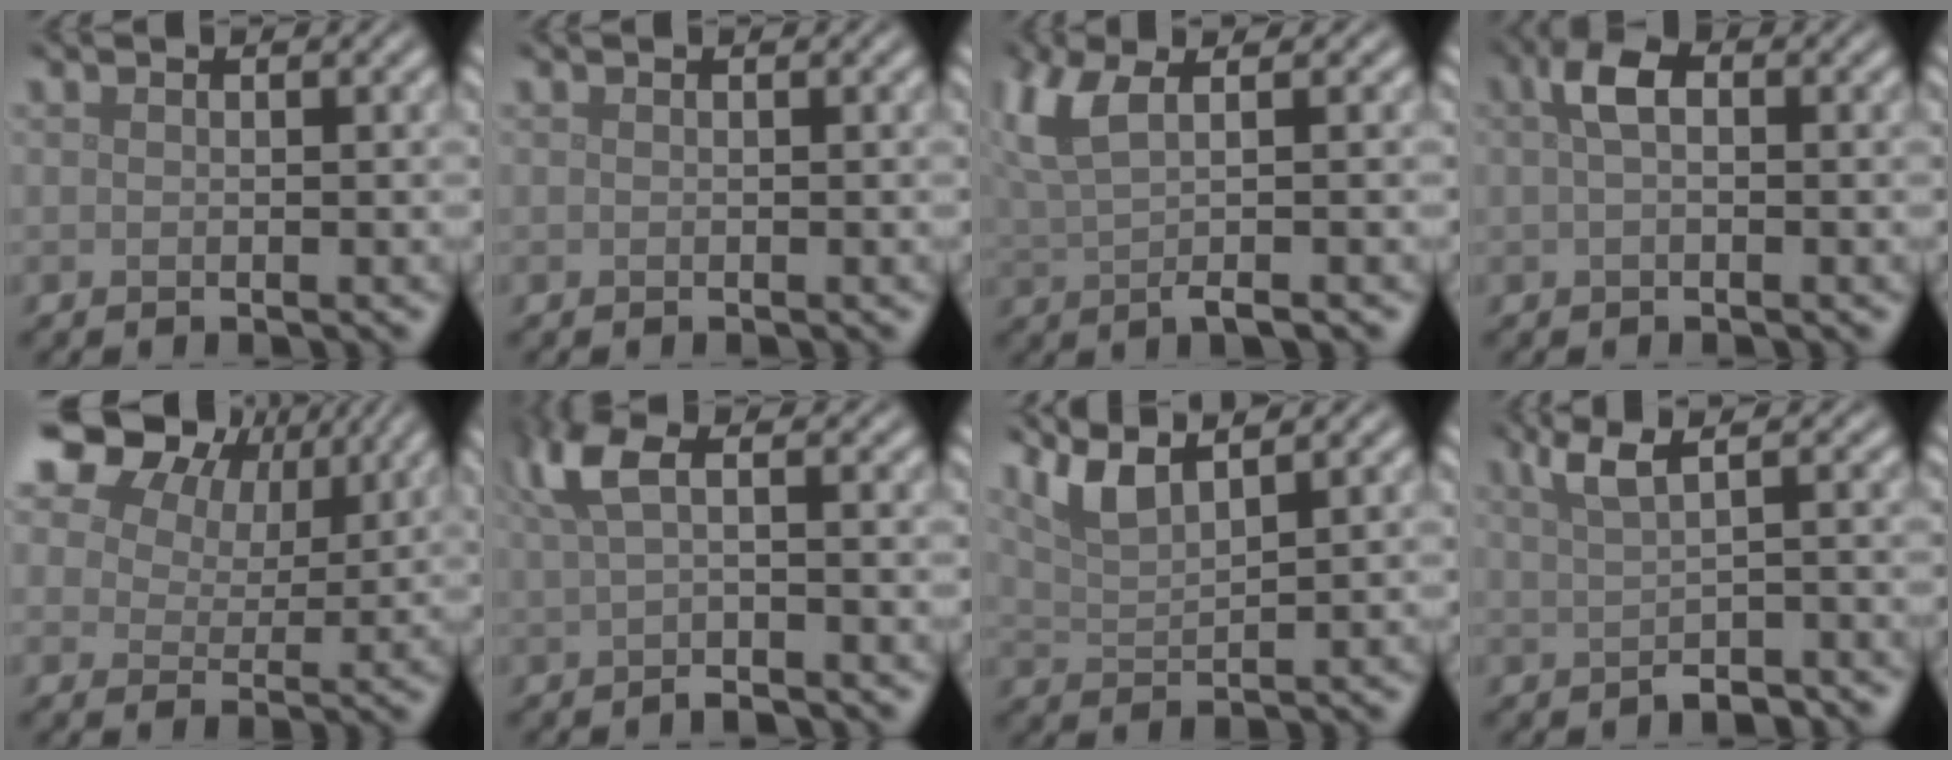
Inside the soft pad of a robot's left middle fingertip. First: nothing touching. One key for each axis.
{"total": 0.0}
{"total": 4.9, "fx": 1.0, "fy": 1.5, "fz": 4.6, "tx": -0.087, "ty": 0.005, "tz": 0.019}
{"total": 2.4, "fx": 0.4, "fy": 1.2, "fz": 2.0, "tx": -0.038, "ty": 0.008, "tz": 0.002}
{"total": 15.4, "fx": 9.7, "fy": 9.3, "fz": 7.6, "tx": -0.170, "ty": 0.030, "tz": 0.178}
{"total": 3.7, "fx": 0.4, "fy": 1.0, "fz": 3.5, "tx": -0.068, "ty": 0.006, "tz": 0.004}
{"total": 3.8, "fx": 2.8, "fy": 0.9, "fz": 2.4, "tx": -0.048, "ty": 0.008, "tz": 0.059}
{"total": 3.3, "fx": 0.5, "fy": 1.2, "fz": 3.0, "tx": -0.046, "ty": 0.001, "tz": 0.010}